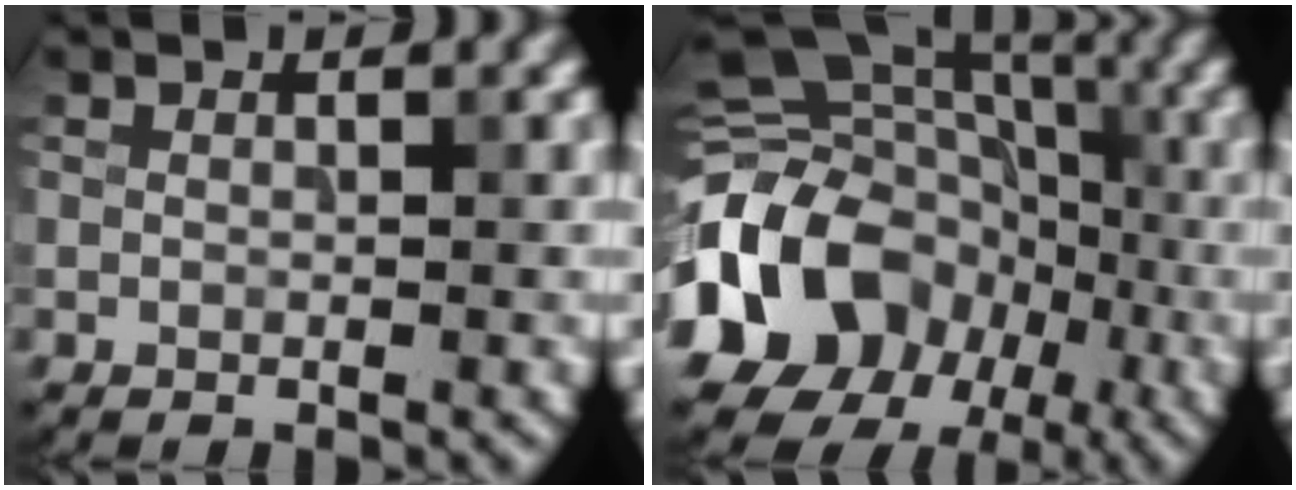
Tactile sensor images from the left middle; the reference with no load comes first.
{"total": 15.5, "force": [-5.6, 12.5, 7.3], "torque": [-0.158, 0.002, -0.117]}